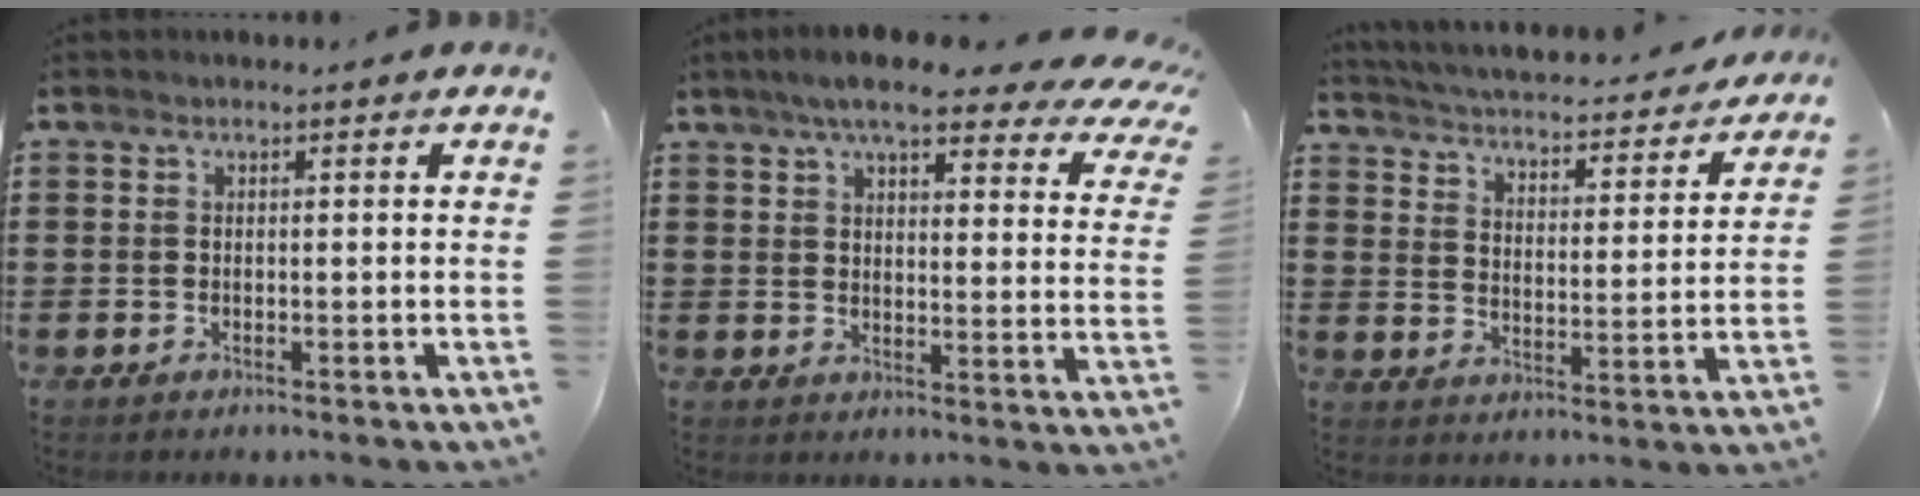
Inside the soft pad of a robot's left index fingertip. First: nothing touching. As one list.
[{"total": 7.8, "force": [6.3, 1.0, 4.5], "torque": [-0.092, -0.023, 0.106]}, {"total": 3.2, "force": [3.2, -0.2, 0.7], "torque": [-0.034, -0.032, 0.044]}]